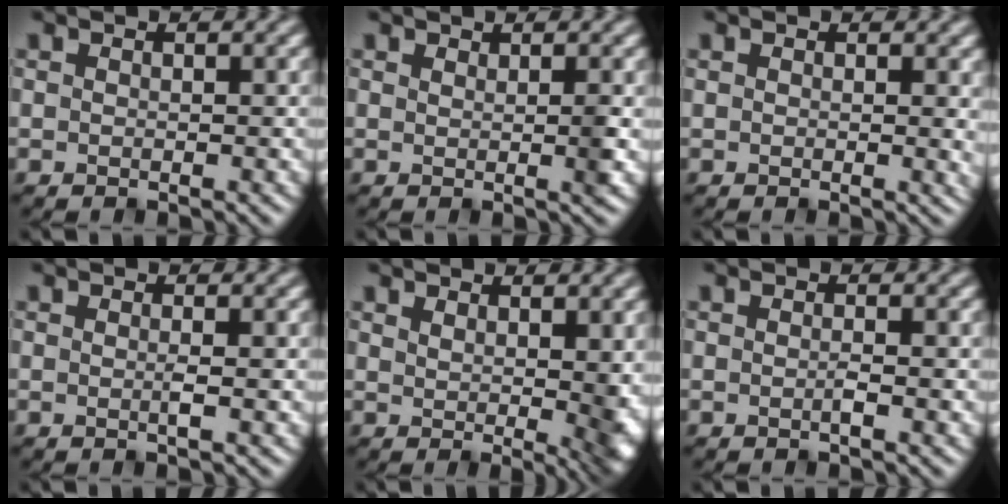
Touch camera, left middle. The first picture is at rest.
{"total": 1.1, "force": [0.6, 0.1, 0.9], "torque": [-0.011, -0.004, 0.011]}
{"total": 2.4, "force": [1.3, 0.8, 1.8], "torque": [-0.014, 0.005, 0.023]}
{"total": 1.0, "force": [0.0, 0.2, 0.9], "torque": [-0.013, 0.002, -0.006]}
{"total": 5.0, "force": [2.4, 1.5, 4.1], "torque": [-0.046, -0.002, 0.048]}
{"total": 0.8, "force": [-0.4, 0.1, 0.7], "torque": [-0.009, 0.003, -0.009]}